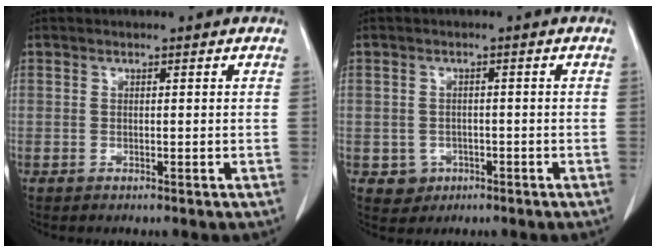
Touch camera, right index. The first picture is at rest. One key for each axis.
{"total": 3.1, "fx": -1.1, "fy": 2.9, "fz": 0.3, "tx": 0.002, "ty": 0.011, "tz": -0.007}